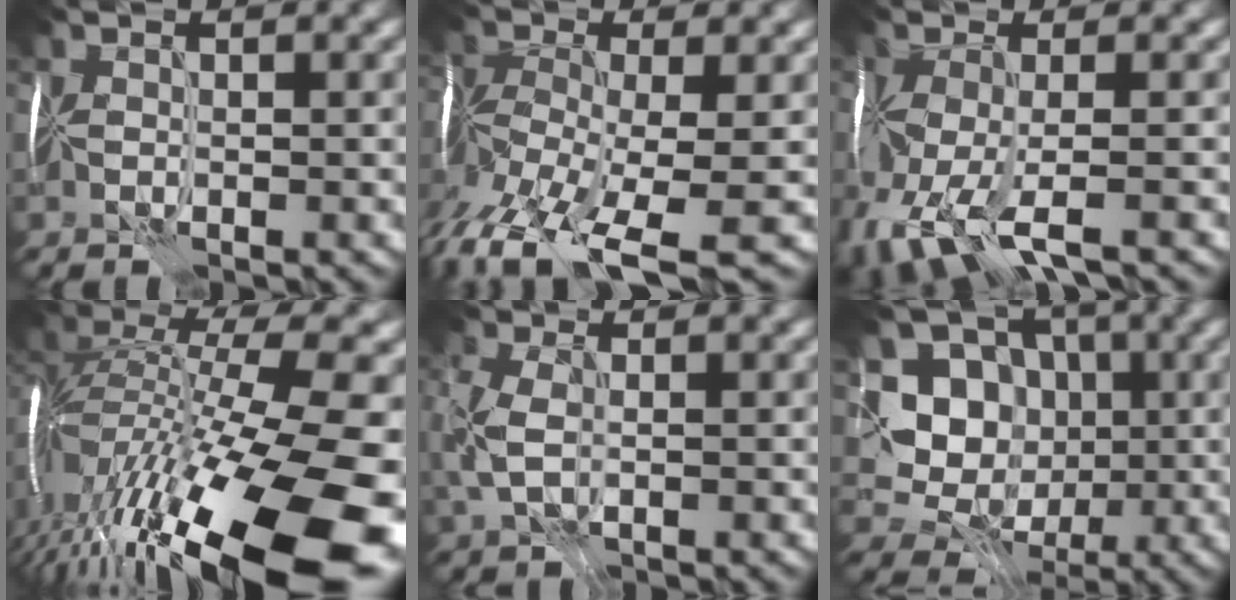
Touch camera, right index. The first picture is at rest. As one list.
[{"total": 11.2, "force": [-7.0, 4.5, 7.5], "torque": [-0.178, -0.005, -0.110]}, {"total": 5.5, "force": [-3.0, 2.1, 4.2], "torque": [-0.105, -0.012, -0.058]}, {"total": 16.4, "force": [-7.7, 5.4, 13.5], "torque": [-0.250, 0.012, -0.138]}, {"total": 3.6, "force": [-0.2, 2.7, 2.3], "torque": [-0.084, 0.004, -0.009]}, {"total": 7.5, "force": [0.6, 7.0, 2.7], "torque": [-0.041, -0.004, -0.006]}]